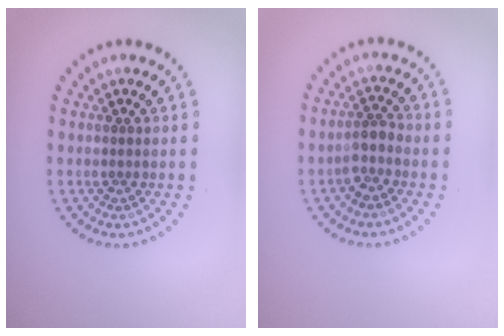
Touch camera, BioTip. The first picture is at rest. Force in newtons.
{"total": 2.0, "press": 1.7, "slide": 1.1}